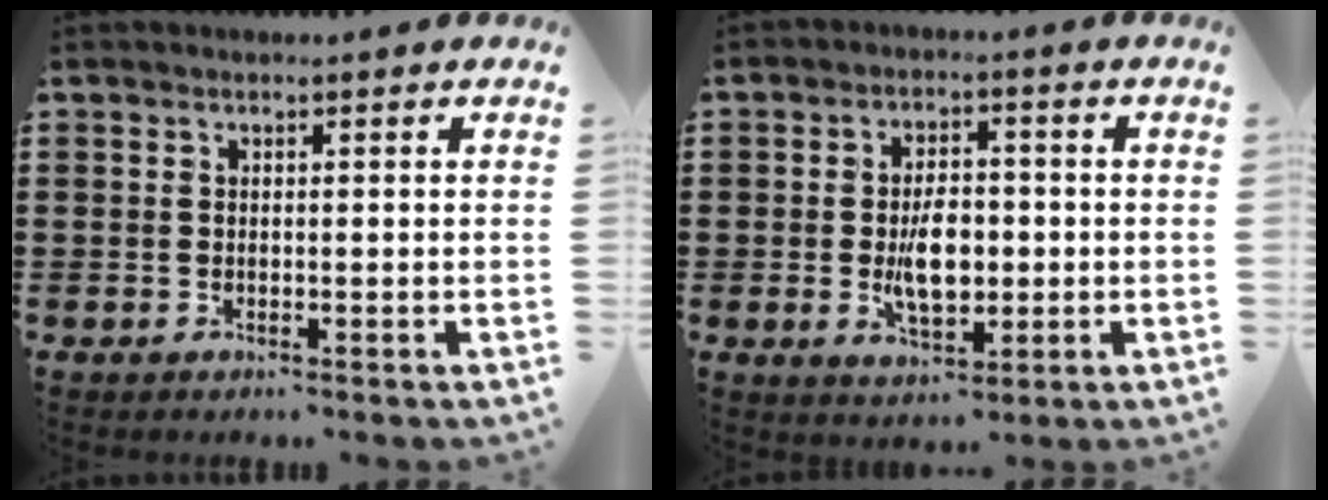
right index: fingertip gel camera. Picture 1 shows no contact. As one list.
[{"total": 6.9, "force": [-0.8, 3.7, 5.8], "torque": [-0.095, -0.001, -0.018]}]